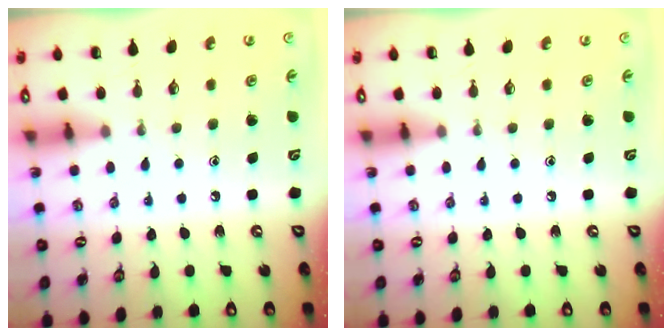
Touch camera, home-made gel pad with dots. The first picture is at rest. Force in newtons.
{"total": 0.0}